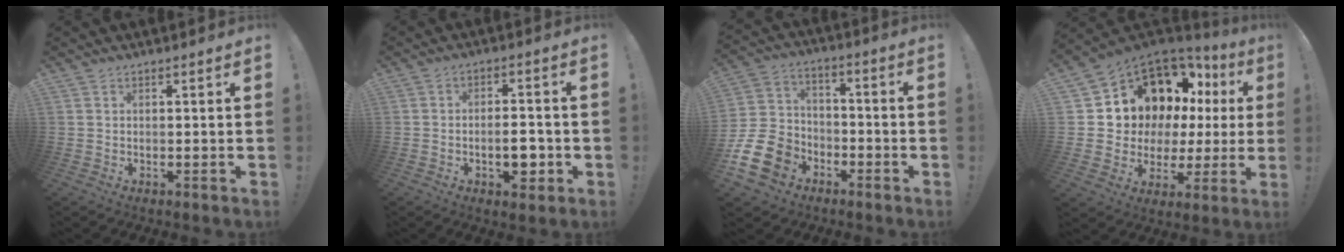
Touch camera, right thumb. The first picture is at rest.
{"total": 6.6, "force": [-2.0, 3.5, 5.2], "torque": [-0.067, 0.012, -0.031]}
{"total": 16.7, "force": [-7.9, 12.6, 7.5], "torque": [-0.143, 0.049, -0.135]}
{"total": 11.9, "force": [7.1, 7.6, 5.8], "torque": [-0.095, -0.072, 0.144]}